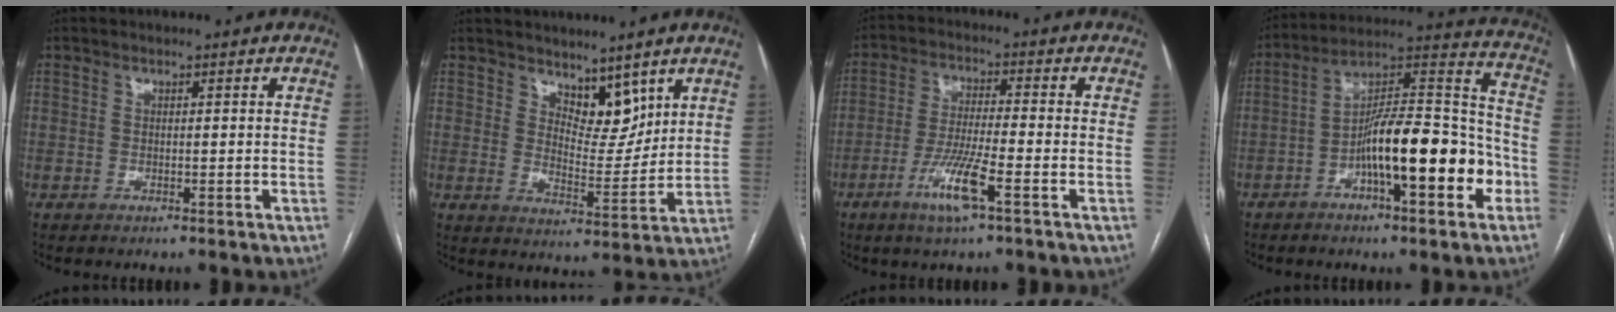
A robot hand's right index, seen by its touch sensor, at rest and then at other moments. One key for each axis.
{"total": 6.6, "fx": 4.9, "fy": 3.2, "fz": 3.0, "tx": -0.040, "ty": -0.007, "tz": 0.092}
{"total": 8.2, "fx": -4.0, "fy": 0.2, "fz": 7.1, "tx": -0.141, "ty": -0.012, "tz": -0.076}
{"total": 17.5, "fx": -6.0, "fy": 3.9, "fz": 16.0, "tx": -0.252, "ty": 0.028, "tz": -0.096}